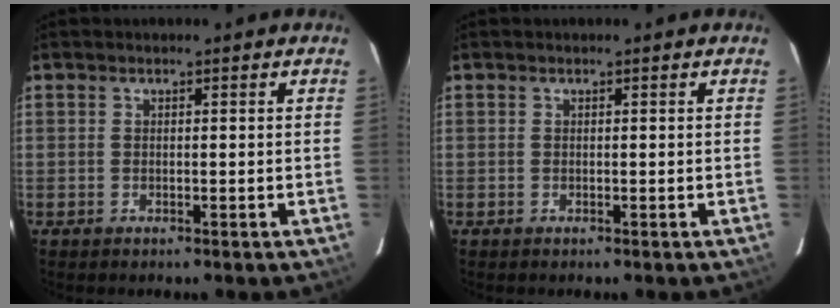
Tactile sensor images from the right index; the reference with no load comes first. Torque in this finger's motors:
{"motor_torque": [0.00, 0.00, 0.00, 0.01]}